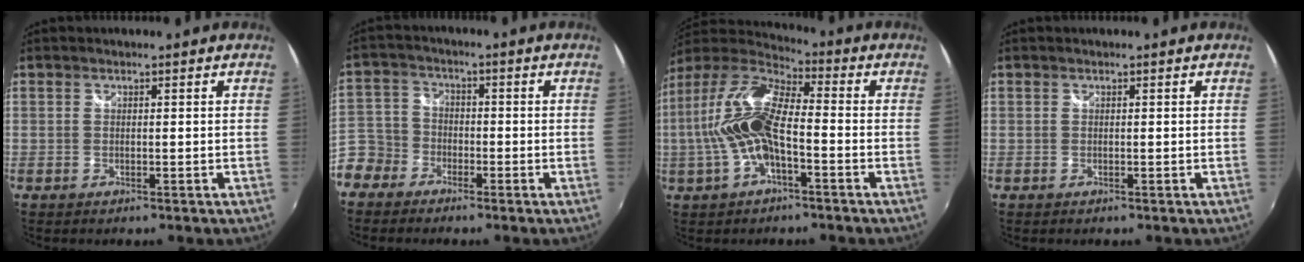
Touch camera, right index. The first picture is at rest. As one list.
[{"total": 9.7, "force": [-5.6, 7.5, 2.3], "torque": [-0.070, 0.025, -0.120]}, {"total": 15.3, "force": [-2.5, 5.8, 14.0], "torque": [-0.276, 0.007, -0.050]}, {"total": 0.0}]